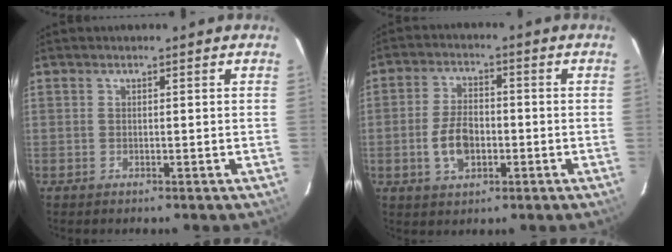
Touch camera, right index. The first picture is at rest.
{"total": 7.5, "force": [-1.9, 4.5, 5.7], "torque": [-0.115, 0.007, -0.029]}